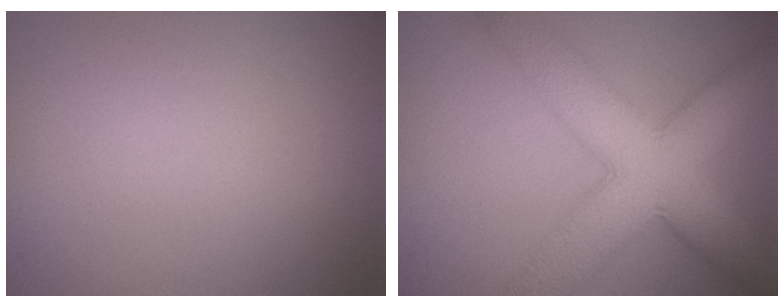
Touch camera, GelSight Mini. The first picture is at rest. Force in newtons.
{"total": 9.5, "press": 9.5, "slide": 0.4}